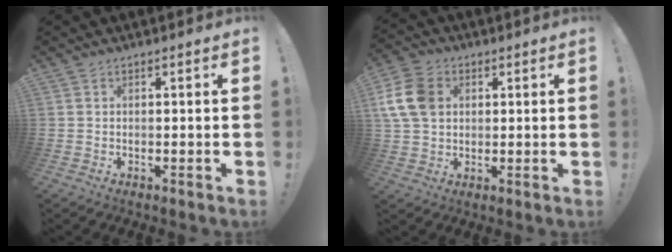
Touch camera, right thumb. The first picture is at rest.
{"total": 12.5, "force": [2.9, 9.5, 7.6], "torque": [-0.149, 0.001, 0.060]}